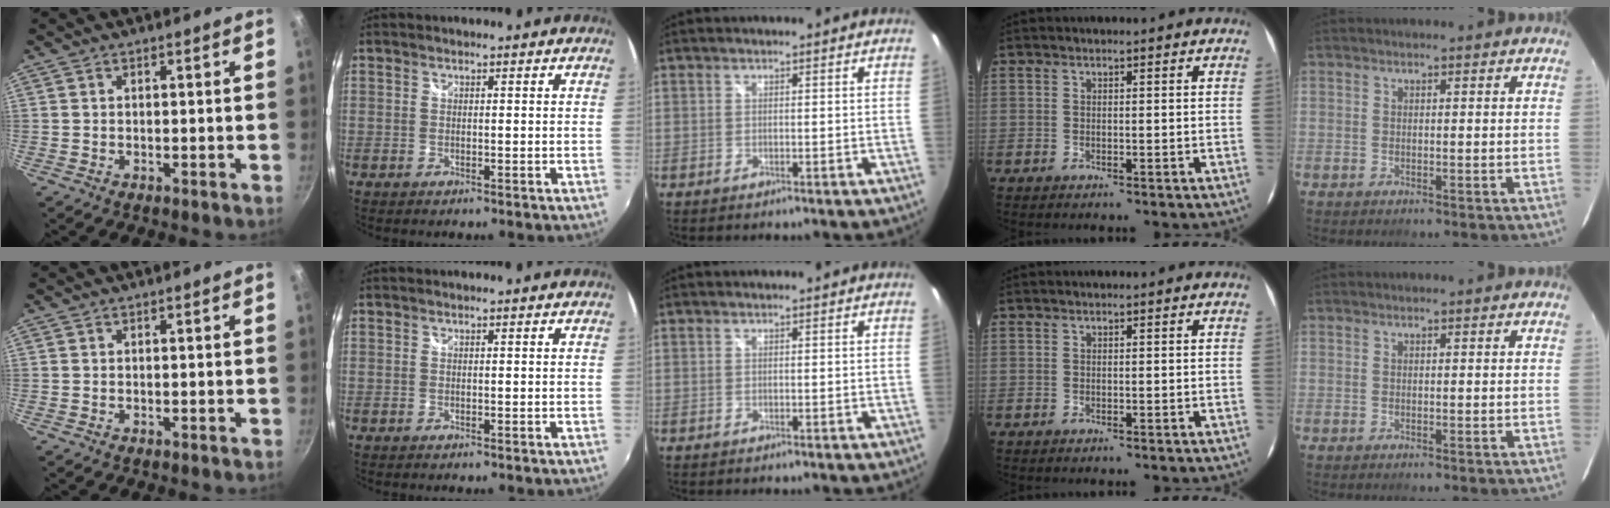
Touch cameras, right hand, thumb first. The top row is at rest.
{}